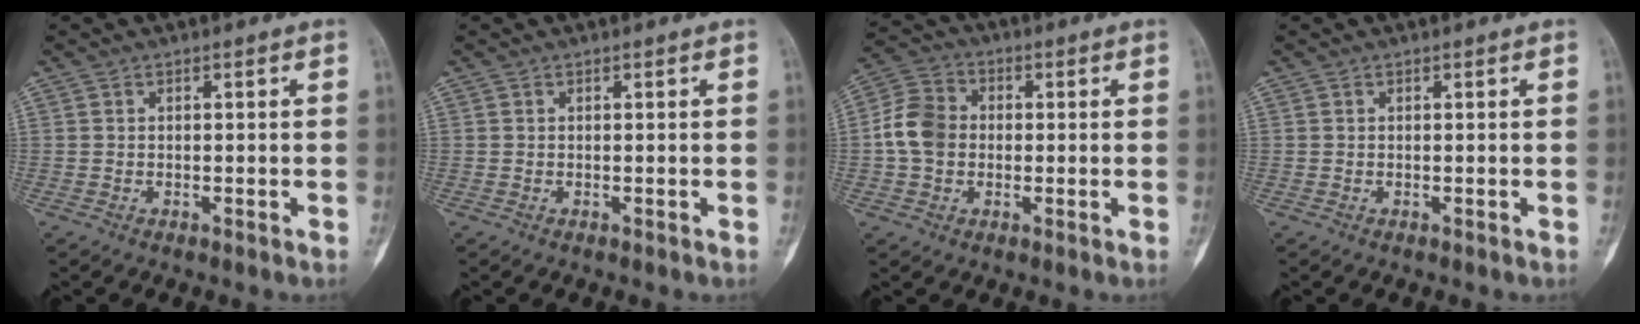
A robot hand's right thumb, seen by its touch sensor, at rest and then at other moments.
{"total": 0.0}
{"total": 8.3, "force": [-0.3, 6.7, 4.8], "torque": [-0.081, 0.022, -0.017]}
{"total": 0.0}